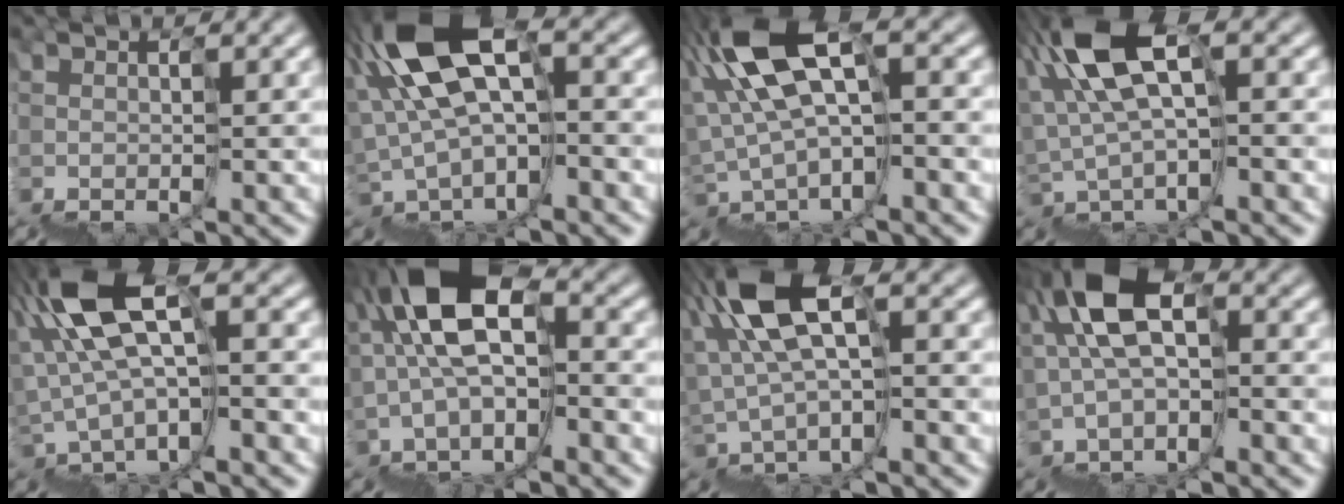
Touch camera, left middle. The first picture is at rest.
{"total": 8.1, "force": [2.7, 4.1, 6.4], "torque": [-0.129, 0.033, 0.047]}
{"total": 8.1, "force": [3.4, 3.3, 6.5], "torque": [-0.141, 0.035, 0.058]}
{"total": 6.9, "force": [3.6, 2.6, 5.2], "torque": [-0.117, 0.029, 0.054]}
{"total": 7.3, "force": [3.3, 2.8, 5.9], "torque": [-0.126, 0.032, 0.052]}
{"total": 7.1, "force": [1.3, 3.8, 5.8], "torque": [-0.101, 0.046, 0.017]}
{"total": 6.6, "force": [3.5, 2.8, 4.9], "torque": [-0.107, 0.029, 0.050]}
{"total": 6.4, "force": [2.5, 3.7, 4.6], "torque": [-0.094, 0.038, 0.031]}